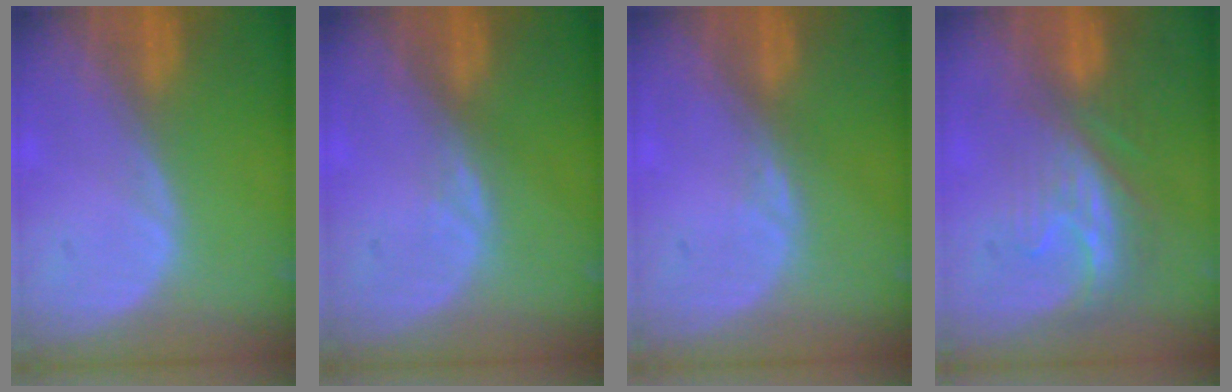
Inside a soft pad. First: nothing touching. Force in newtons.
{"total": 0.9, "press": 0.9, "slide": 0.4}
{"total": 1.1, "press": 1.0, "slide": 0.5}
{"total": 8.6, "press": 7.3, "slide": 4.6}